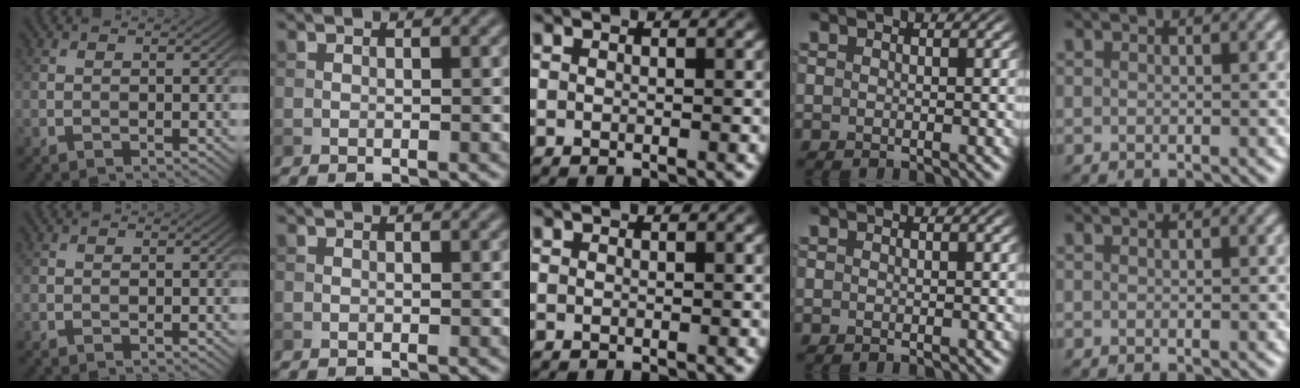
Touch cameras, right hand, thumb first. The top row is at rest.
{}